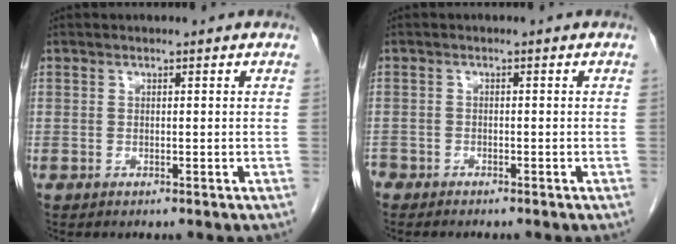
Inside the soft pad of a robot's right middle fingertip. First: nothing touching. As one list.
[{"total": 3.0, "force": [-2.6, 1.2, 0.8], "torque": [-0.013, -0.004, -0.042]}]